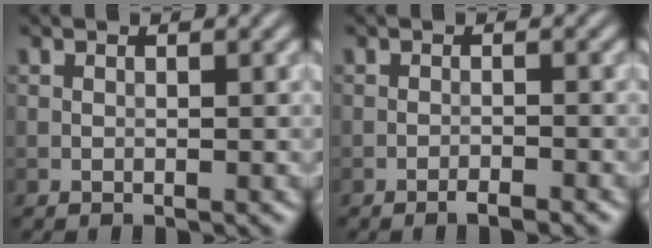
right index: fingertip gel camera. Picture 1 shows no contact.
{"total": 1.3, "force": [-1.0, 0.1, 0.8], "torque": [-0.012, 0.002, -0.018]}